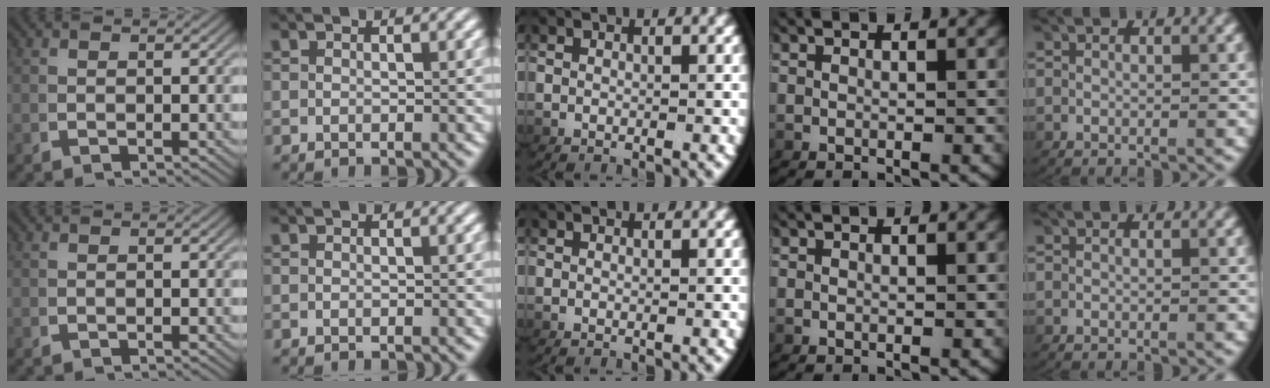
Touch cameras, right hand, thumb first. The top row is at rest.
{}